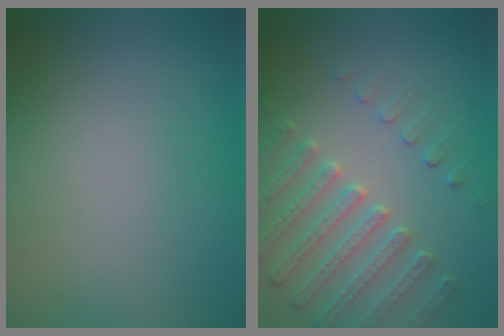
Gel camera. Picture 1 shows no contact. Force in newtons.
{"total": 3.7, "press": 3.7, "slide": 0.3}